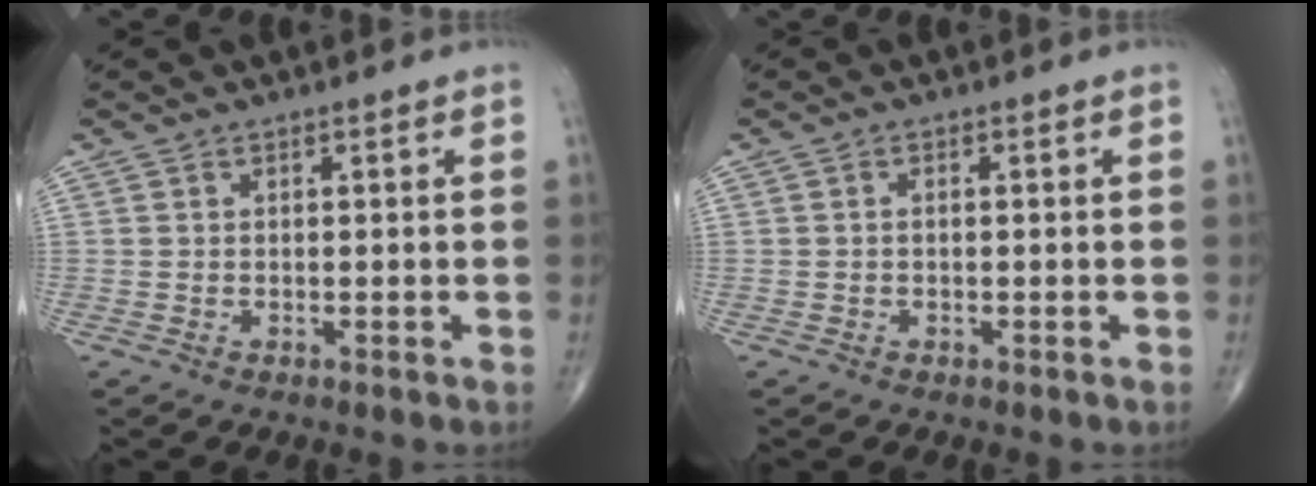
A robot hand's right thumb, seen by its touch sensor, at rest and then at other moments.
{"total": 0.6, "force": [-0.1, 0.3, 0.5], "torque": [-0.013, 0.001, -0.003]}